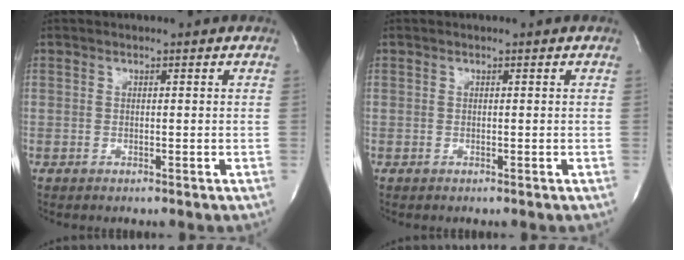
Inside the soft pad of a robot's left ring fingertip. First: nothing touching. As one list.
[{"total": 0.0}]